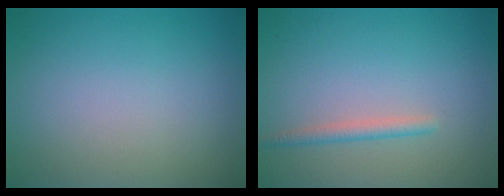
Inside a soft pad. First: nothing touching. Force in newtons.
{"total": 1.4, "press": 1.4, "slide": 0.2}